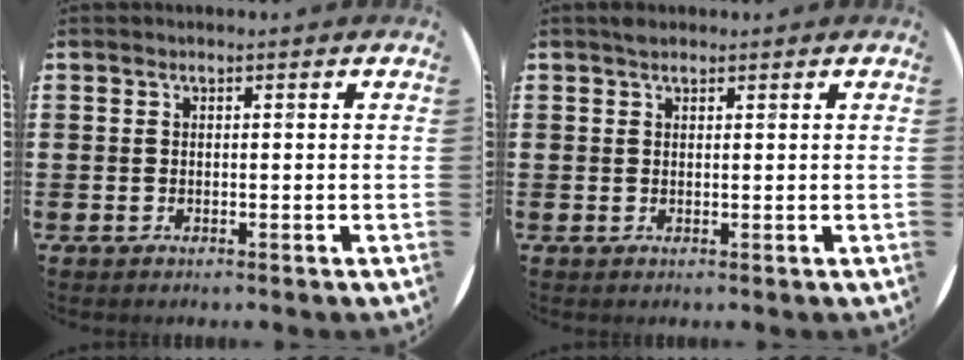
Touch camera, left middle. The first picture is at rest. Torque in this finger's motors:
{"motor_torque": [0.28, -0.24, -0.03, 0.04]}